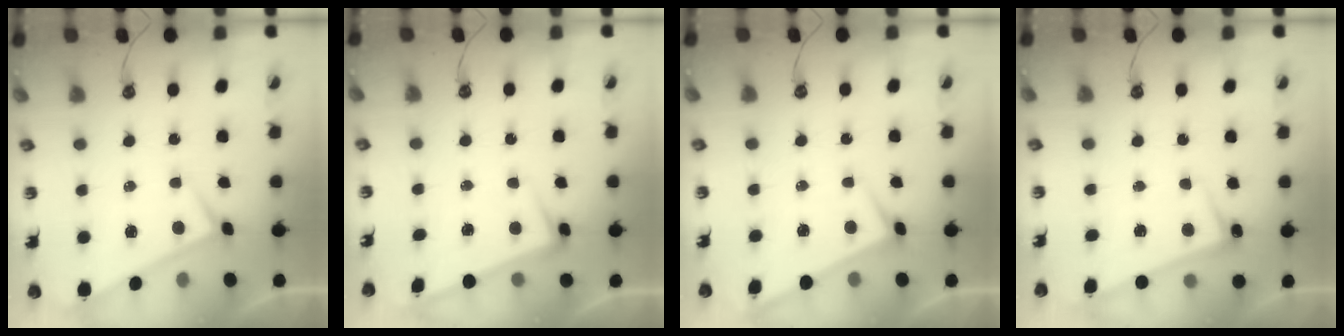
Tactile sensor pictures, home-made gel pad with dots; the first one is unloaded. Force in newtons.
{"total": 3.3, "press": 3.2, "slide": 1.0}
{"total": 1.8, "press": 1.8, "slide": 0.1}
{"total": 2.7, "press": 2.6, "slide": 0.5}